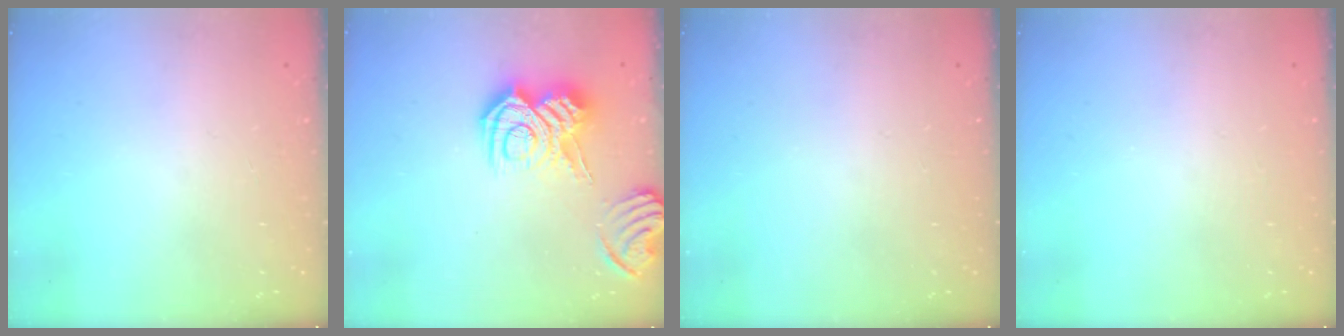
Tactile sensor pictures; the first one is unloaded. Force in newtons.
{"total": 13.6, "press": 13.6, "slide": 0.8}
{"total": 0.0}
{"total": 0.0}